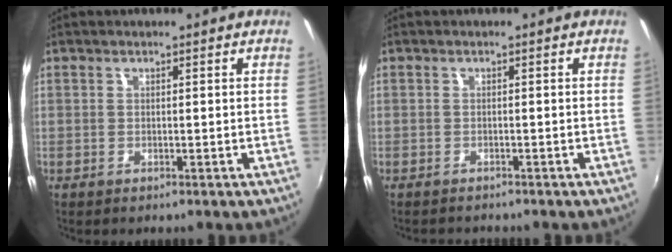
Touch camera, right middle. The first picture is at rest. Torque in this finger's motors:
{"motor_torque": [-0.12, -0.05, -0.04, 0.00]}